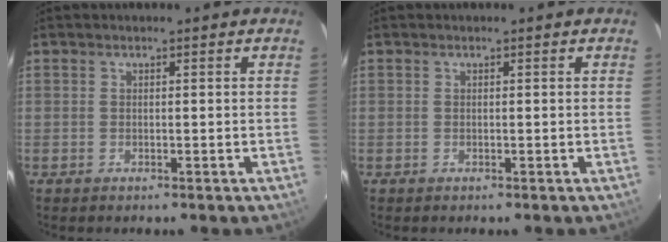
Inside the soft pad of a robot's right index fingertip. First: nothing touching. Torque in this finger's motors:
{"motor_torque": [0.00, 0.00, 0.00, 0.00]}